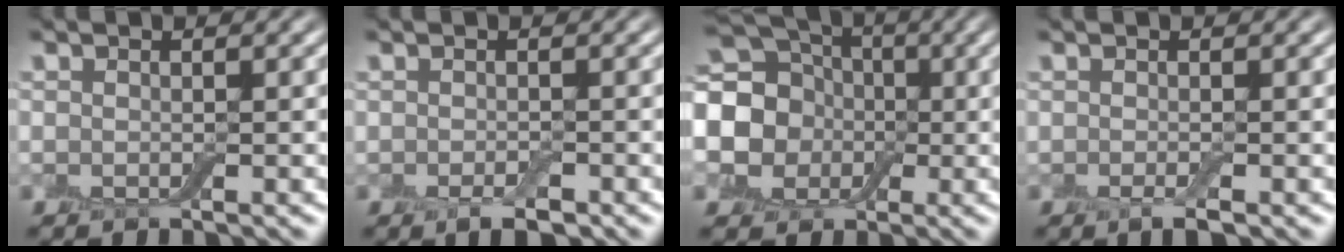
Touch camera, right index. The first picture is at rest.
{"total": 2.2, "force": [-1.2, 0.8, 1.6], "torque": [-0.026, -0.004, -0.019]}
{"total": 13.0, "force": [-0.1, 11.6, 5.9], "torque": [-0.158, 0.019, -0.030]}
{"total": 1.6, "force": [-0.7, 0.3, 1.4], "torque": [-0.022, -0.006, -0.014]}